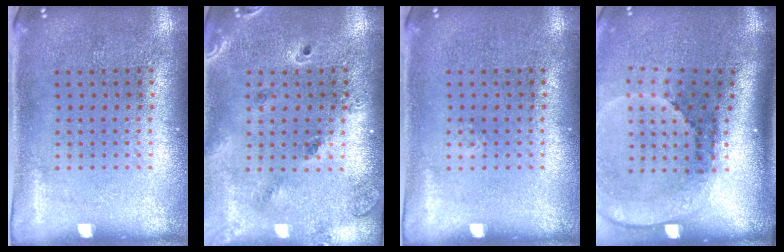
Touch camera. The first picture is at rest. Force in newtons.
{"total": 1.3, "press": 1.3, "slide": 0.5}
{"total": 0.0}
{"total": 2.6, "press": 1.7, "slide": 1.9}